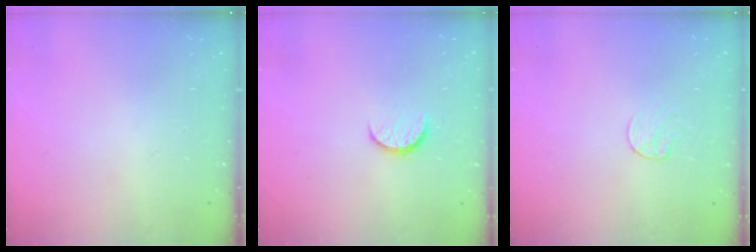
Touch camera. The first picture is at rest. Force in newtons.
{"total": 6.4, "press": 6.3, "slide": 0.6}
{"total": 4.8, "press": 4.8, "slide": 0.4}